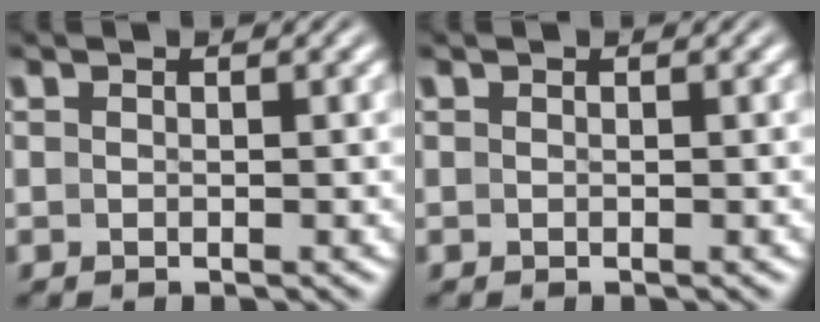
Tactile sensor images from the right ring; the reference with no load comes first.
{"total": 0.0}